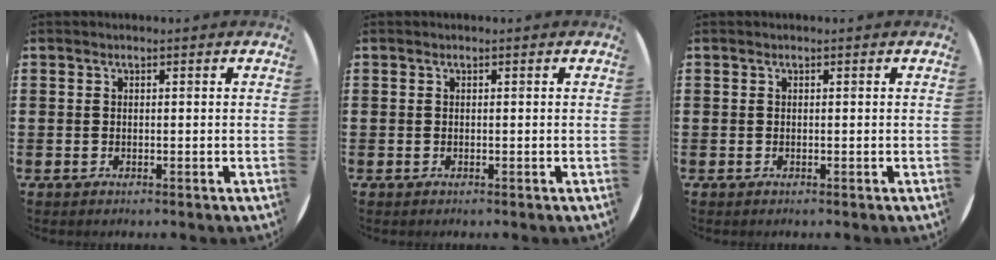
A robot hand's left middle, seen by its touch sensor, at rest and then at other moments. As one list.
[{"total": 0.0}, {"total": 0.0}]